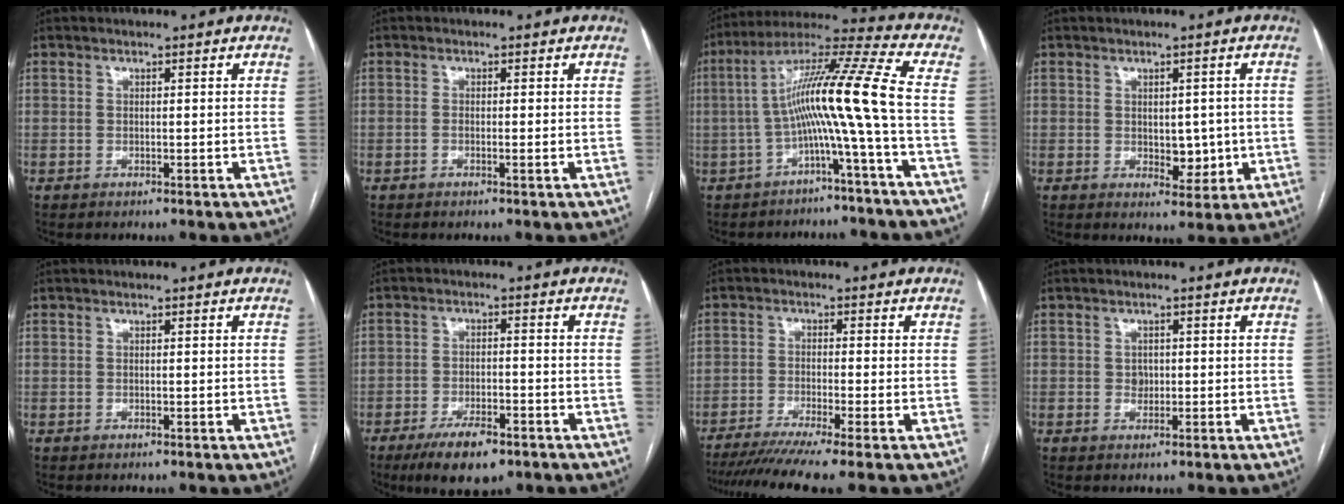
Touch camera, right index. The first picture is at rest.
{"total": 0.7, "force": [-0.3, 0.0, 0.6], "torque": [-0.011, 0.001, -0.005]}
{"total": 12.6, "force": [-2.3, -2.2, 12.2], "torque": [-0.208, 0.036, -0.048]}
{"total": 4.6, "force": [-0.4, 2.8, 3.6], "torque": [-0.042, 0.002, 0.006]}
{"total": 0.0}
{"total": 8.0, "force": [-5.2, 2.5, 5.5], "torque": [-0.096, -0.009, -0.083]}
{"total": 9.4, "force": [-7.3, -1.2, 5.8], "torque": [-0.083, -0.020, -0.115]}
{"total": 1.5, "force": [-0.1, 1.3, 0.8], "torque": [-0.011, 0.003, 0.002]}